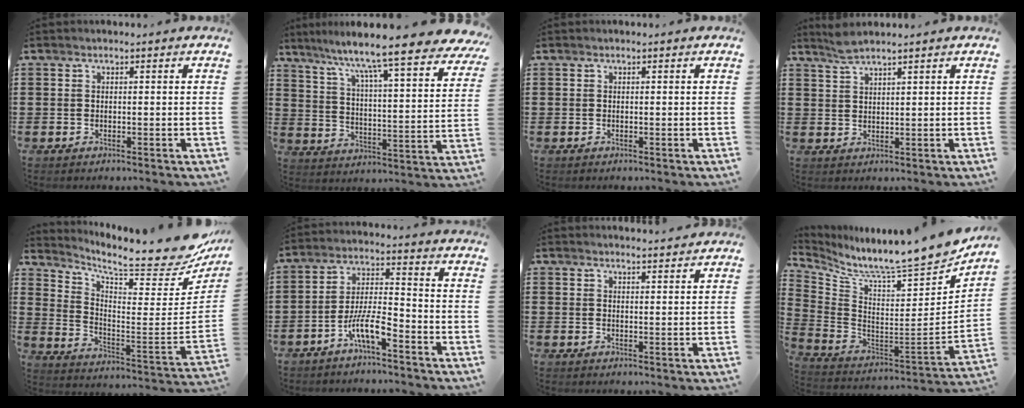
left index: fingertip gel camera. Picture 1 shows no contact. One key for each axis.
{"total": 8.6, "fx": 7.4, "fy": -0.7, "fz": 4.4, "tx": -0.106, "ty": -0.065, "tz": 0.115}
{"total": 0.0}
{"total": 2.8, "fx": 2.4, "fy": 0.2, "fz": 1.4, "tx": -0.033, "ty": 0.002, "tz": 0.045}
{"total": 9.8, "fx": 8.7, "fy": 0.2, "fz": 4.6, "tx": -0.096, "ty": -0.086, "tz": 0.138}
{"total": 7.3, "fx": -4.7, "fy": 1.5, "fz": 5.4, "tx": -0.117, "ty": 0.000, "tz": -0.091}
{"total": 2.1, "fx": 2.1, "fy": -0.1, "fz": 0.2, "tx": -0.008, "ty": -0.004, "tz": 0.040}
{"total": 9.4, "fx": 8.4, "fy": -0.2, "fz": 4.3, "tx": -0.105, "ty": -0.085, "tz": 0.134}